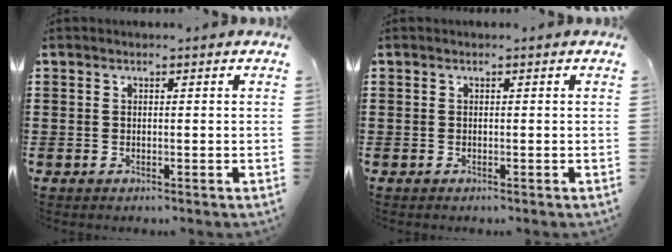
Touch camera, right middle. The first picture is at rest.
{"total": 0.0}